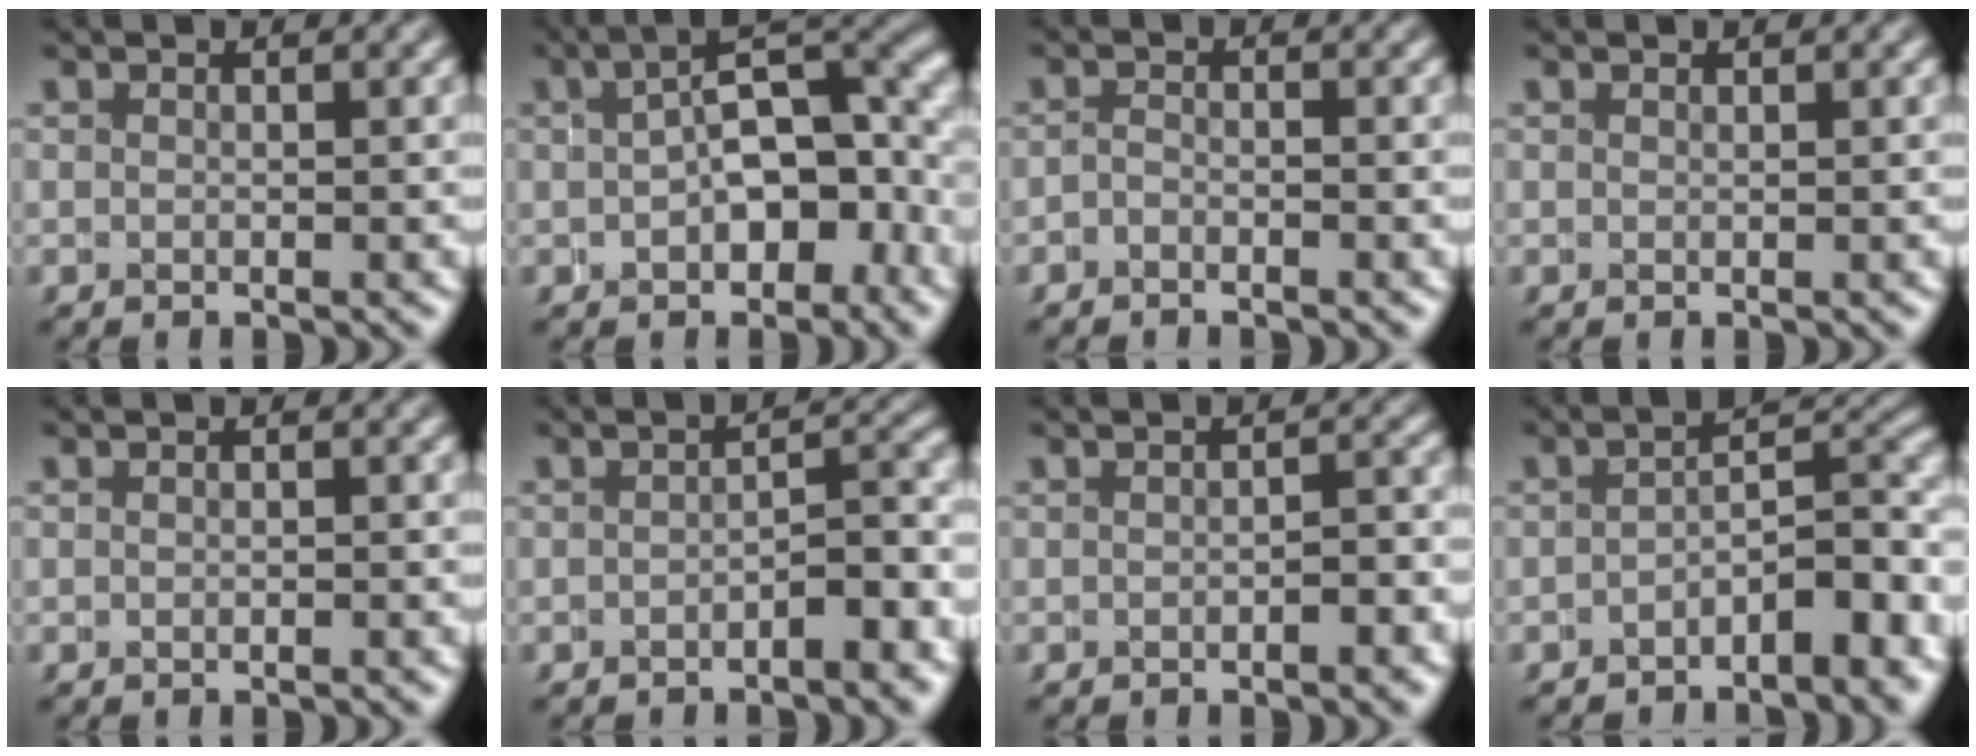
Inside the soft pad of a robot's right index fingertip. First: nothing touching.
{"total": 6.2, "force": [0.3, 3.0, 5.4], "torque": [-0.061, 0.002, 0.011]}
{"total": 1.4, "force": [-1.4, 0.0, 0.0], "torque": [0.007, 0.008, -0.033]}
{"total": 0.0}
{"total": 0.0}
{"total": 3.6, "force": [-1.9, 1.1, 2.9], "torque": [-0.021, 0.005, -0.030]}
{"total": 1.4, "force": [-1.1, 0.6, 0.7], "torque": [0.001, 0.008, -0.024]}
{"total": 5.0, "force": [-2.0, 1.3, 4.4], "torque": [-0.044, 0.010, -0.037]}